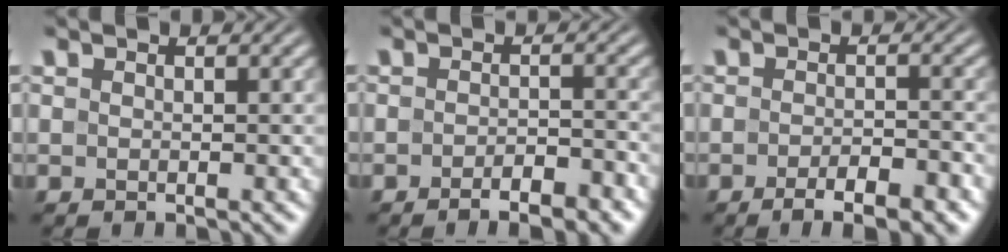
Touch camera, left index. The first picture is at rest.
{"total": 3.4, "force": [-2.2, 1.0, 2.4], "torque": [-0.036, 0.002, -0.033]}
{"total": 4.4, "force": [-2.6, 1.2, 3.3], "torque": [-0.052, -0.001, -0.037]}